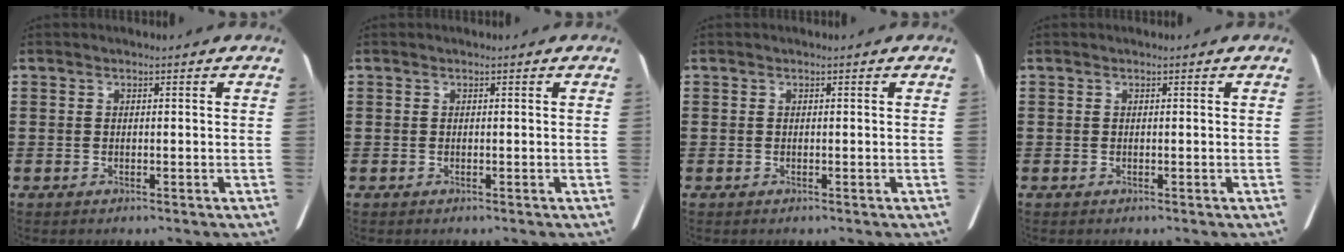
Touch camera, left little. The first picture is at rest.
{"total": 0.0}
{"total": 0.0}
{"total": 0.0}